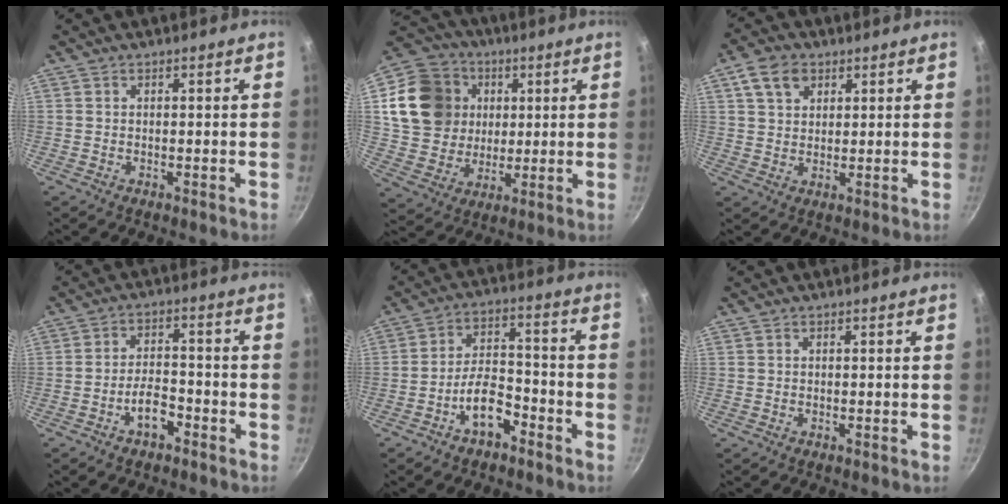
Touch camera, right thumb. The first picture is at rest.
{"total": 18.0, "force": [4.3, 15.5, 8.2], "torque": [-0.137, 0.008, 0.083]}
{"total": 6.7, "force": [3.1, 4.8, 3.5], "torque": [-0.049, 0.000, 0.054]}
{"total": 5.6, "force": [-3.3, 2.7, 3.6], "torque": [-0.052, 0.032, -0.057]}
{"total": 8.3, "force": [-4.9, 4.1, 5.3], "torque": [-0.074, 0.050, -0.086]}
{"total": 0.0}